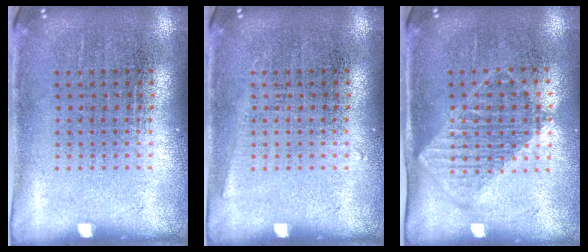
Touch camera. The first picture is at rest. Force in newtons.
{"total": 0.7, "press": 0.7, "slide": 0.0}
{"total": 1.2, "press": 1.1, "slide": 0.5}